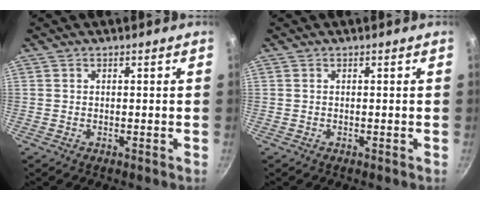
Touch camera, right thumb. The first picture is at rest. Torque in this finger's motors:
{"motor_torque": [0.11, 0.07, 0.28, 0.19, 0.01]}